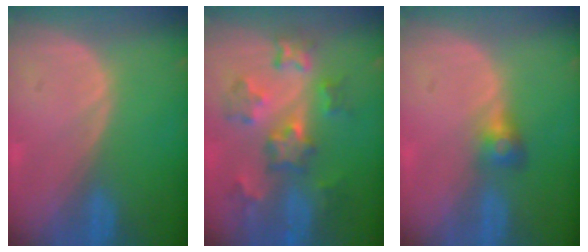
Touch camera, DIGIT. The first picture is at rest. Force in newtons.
{"total": 8.3, "press": 7.9, "slide": 2.5}
{"total": 2.8, "press": 2.6, "slide": 0.9}